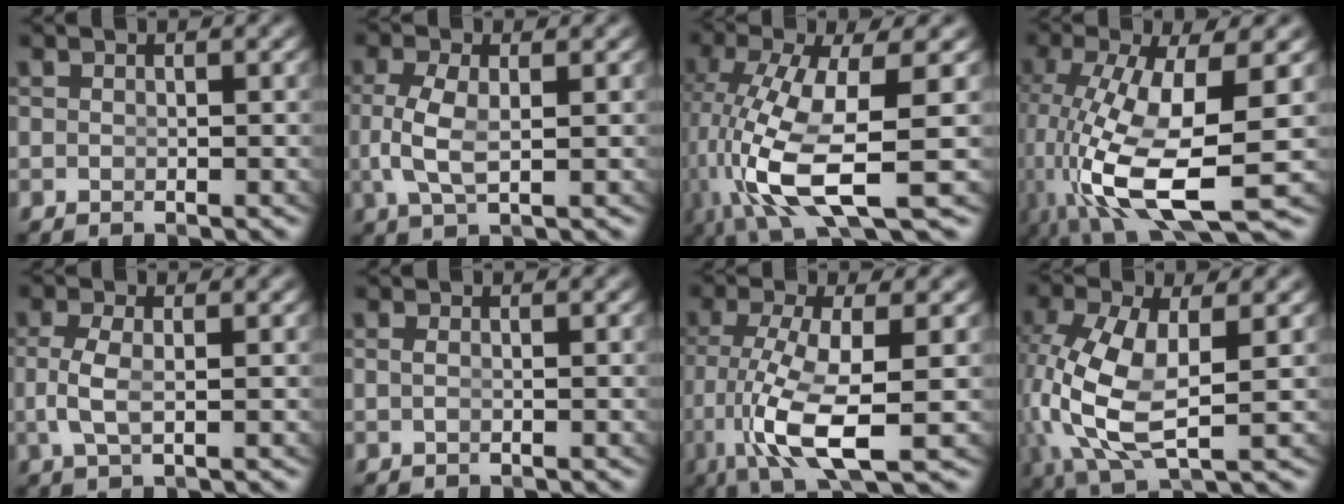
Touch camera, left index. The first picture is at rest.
{"total": 3.6, "force": [-0.2, 1.5, 3.2], "torque": [-0.088, -0.017, 0.010]}
{"total": 8.7, "force": [-1.5, 3.1, 8.0], "torque": [-0.167, -0.034, 0.001]}
{"total": 9.7, "force": [-1.5, 4.0, 8.7], "torque": [-0.180, -0.040, 0.005]}
{"total": 2.5, "force": [-0.2, 0.7, 2.4], "torque": [-0.064, -0.014, 0.008]}
{"total": 0.7, "force": [-0.3, -0.6, 0.3], "torque": [-0.007, -0.009, 0.002]}
{"total": 7.0, "force": [-1.6, 2.0, 6.5], "torque": [-0.140, -0.034, -0.005]}
{"total": 7.4, "force": [0.3, 4.0, 6.2], "torque": [-0.156, -0.036, 0.026]}